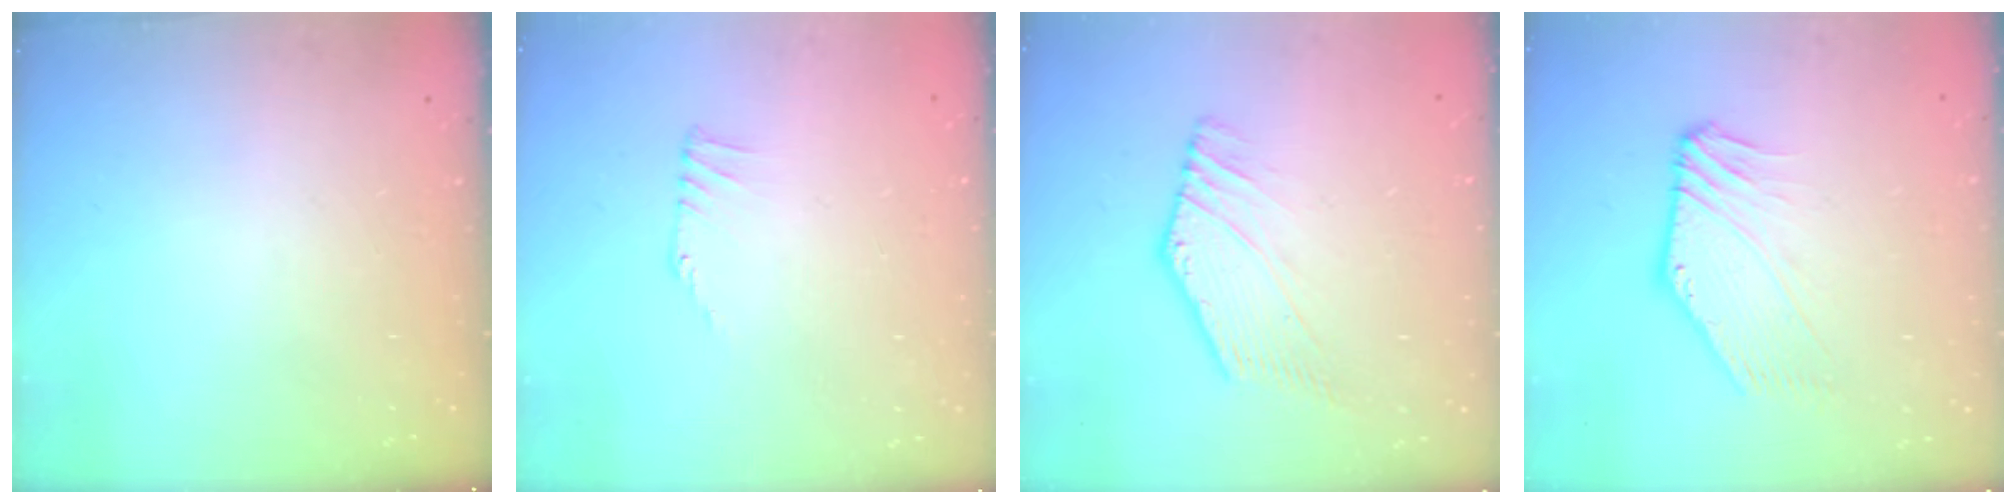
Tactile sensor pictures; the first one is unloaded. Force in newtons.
{"total": 1.1, "press": 1.0, "slide": 0.2}
{"total": 1.7, "press": 1.3, "slide": 1.1}
{"total": 0.6, "press": 0.4, "slide": 0.4}